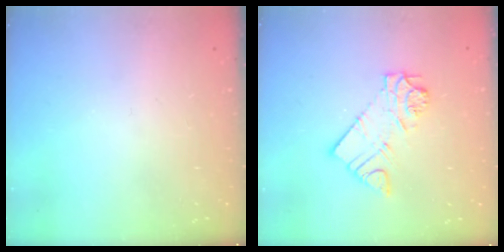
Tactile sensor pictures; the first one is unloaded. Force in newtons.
{"total": 10.0, "press": 10.0, "slide": 0.9}